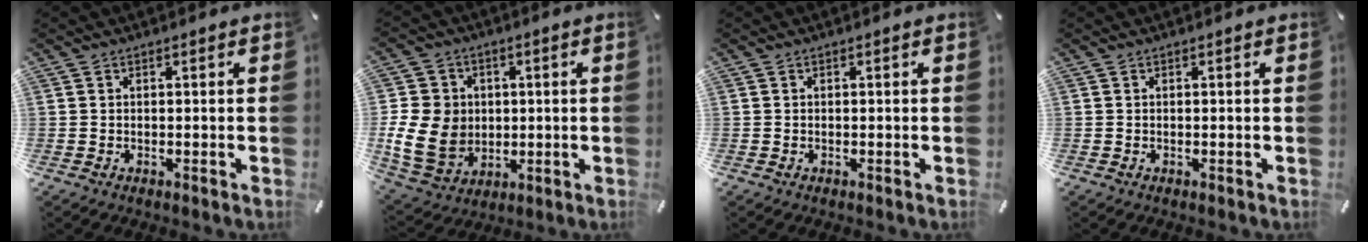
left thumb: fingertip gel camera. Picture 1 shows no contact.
{"total": 13.4, "force": [-0.6, 11.8, 6.4], "torque": [-0.146, 0.006, -0.006]}
{"total": 0.0}
{"total": 0.0}